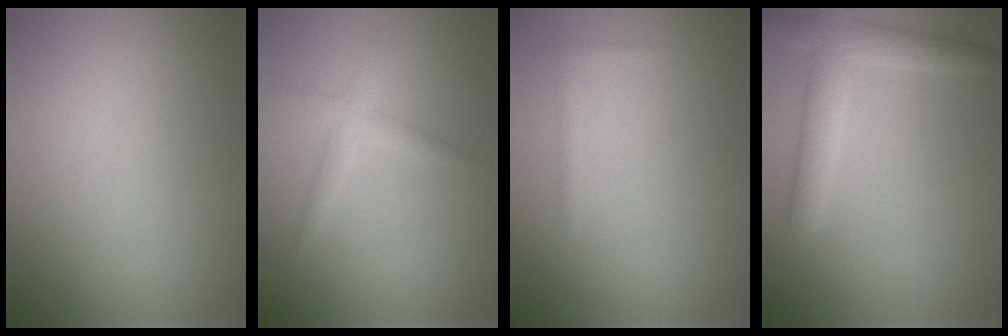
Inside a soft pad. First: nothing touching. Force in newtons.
{"total": 1.8, "press": 1.8, "slide": 0.1}
{"total": 0.7, "press": 0.7, "slide": 0.0}
{"total": 3.7, "press": 3.6, "slide": 0.4}